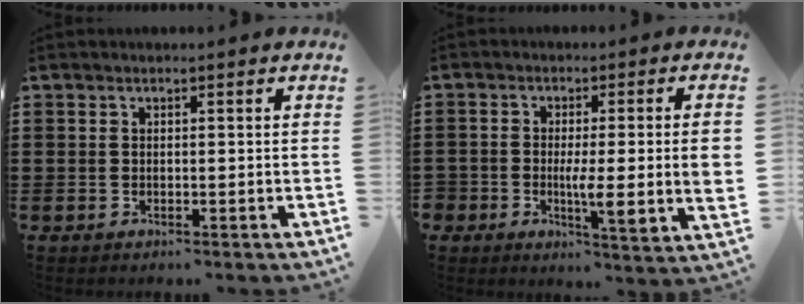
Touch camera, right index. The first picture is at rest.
{"total": 6.4, "force": [-1.1, 1.5, 6.1], "torque": [-0.106, -0.007, -0.022]}